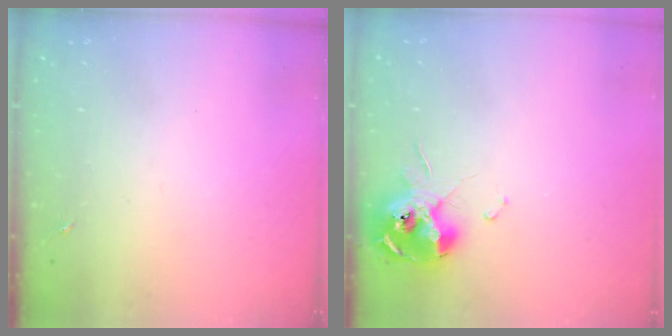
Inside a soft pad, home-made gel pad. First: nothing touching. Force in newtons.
{"total": 12.0, "press": 11.9, "slide": 1.4}